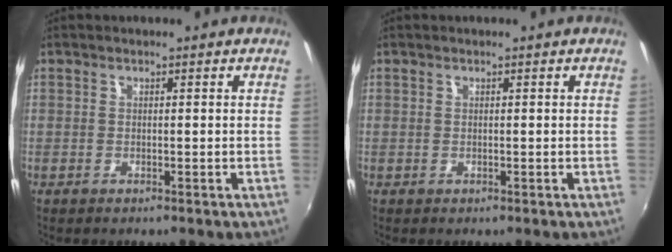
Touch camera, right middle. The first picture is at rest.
{"total": 0.0}